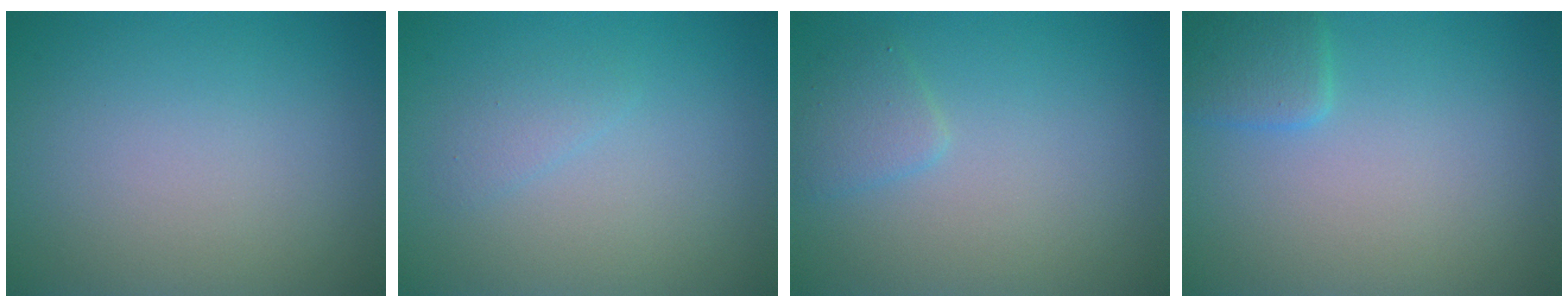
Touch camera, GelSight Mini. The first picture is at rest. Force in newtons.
{"total": 1.1, "press": 1.1, "slide": 0.1}
{"total": 1.6, "press": 1.6, "slide": 0.1}
{"total": 2.1, "press": 2.1, "slide": 0.1}